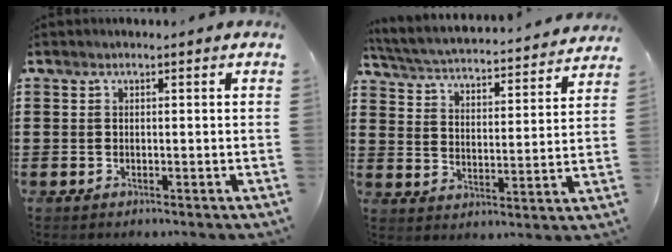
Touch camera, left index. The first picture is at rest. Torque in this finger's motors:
{"motor_torque": [1.69, -0.45, 0.41, 0.14]}